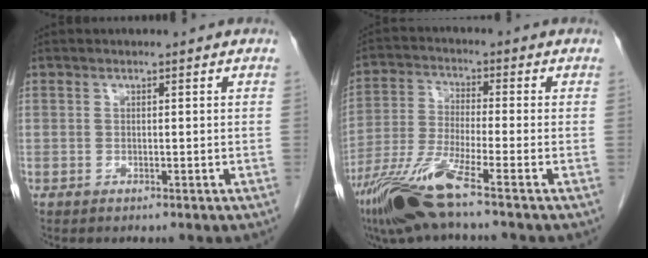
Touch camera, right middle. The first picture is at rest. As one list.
[{"total": 10.5, "force": [-7.0, -0.6, 7.8], "torque": [-0.165, -0.033, -0.137]}]